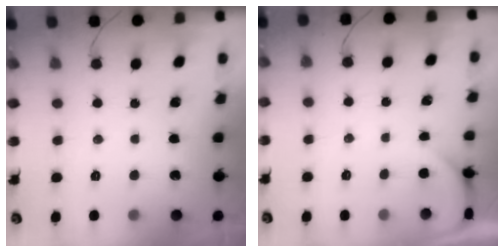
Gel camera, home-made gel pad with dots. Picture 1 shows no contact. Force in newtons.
{"total": 0.8, "press": 0.7, "slide": 0.2}